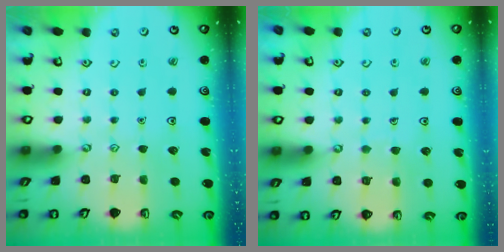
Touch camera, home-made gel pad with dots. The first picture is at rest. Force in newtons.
{"total": 4.4, "press": 4.4, "slide": 0.2}